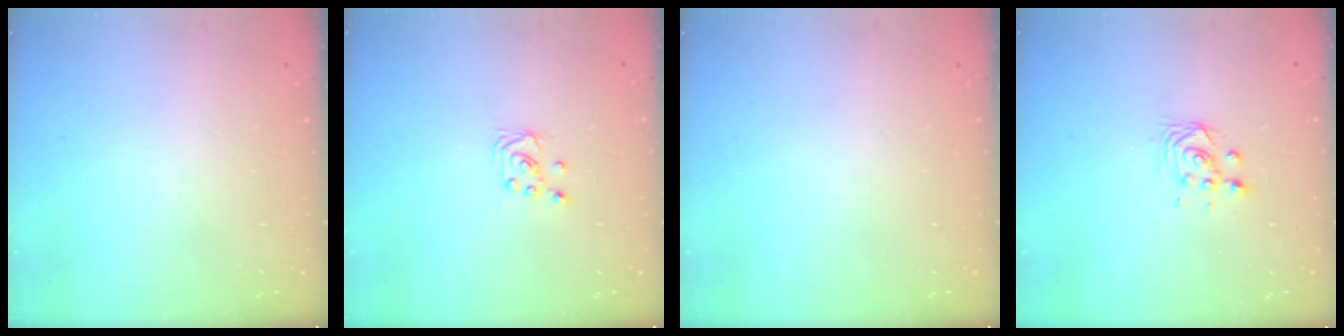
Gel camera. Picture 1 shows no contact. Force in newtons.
{"total": 2.0, "press": 2.0, "slide": 0.2}
{"total": 0.0}
{"total": 3.0, "press": 3.0, "slide": 0.1}